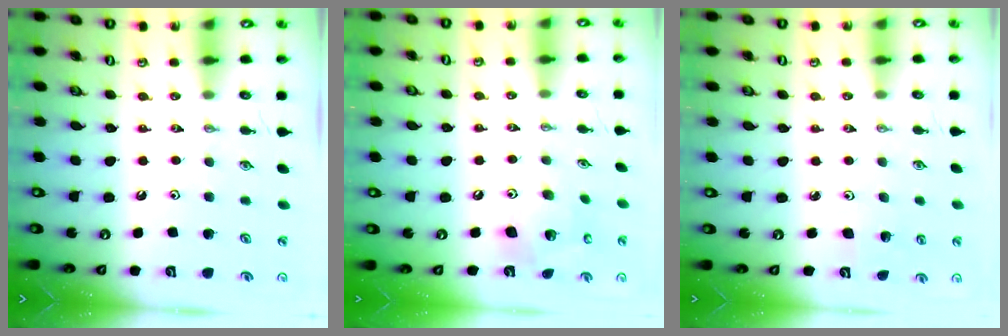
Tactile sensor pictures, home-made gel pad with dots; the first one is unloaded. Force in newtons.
{"total": 10.5, "press": 10.5, "slide": 0.8}
{"total": 2.8, "press": 2.6, "slide": 1.2}